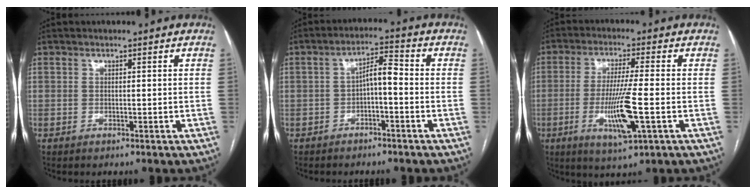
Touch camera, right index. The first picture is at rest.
{"total": 4.5, "force": [-0.9, 1.4, 4.2], "torque": [-0.075, 0.021, -0.016]}
{"total": 9.7, "force": [-2.5, 0.2, 9.3], "torque": [-0.179, -0.019, -0.046]}